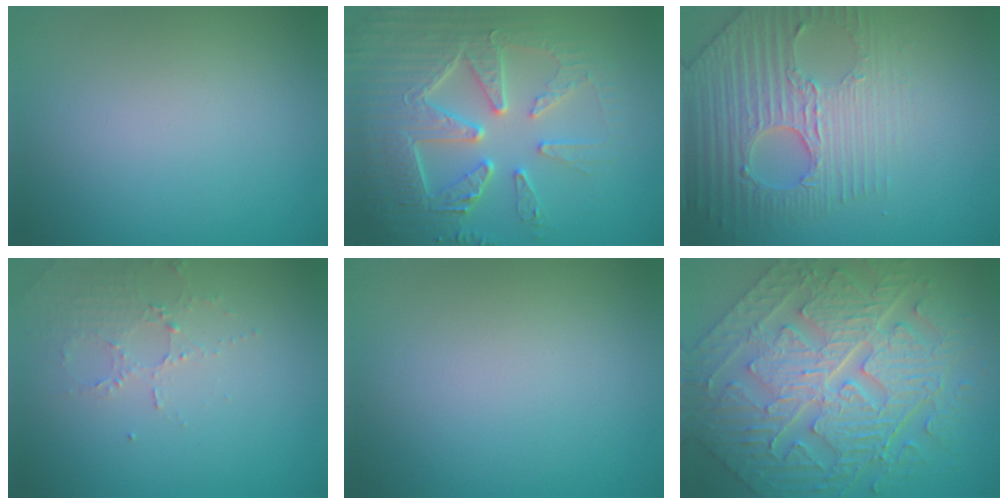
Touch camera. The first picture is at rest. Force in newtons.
{"total": 7.7, "press": 6.1, "slide": 4.7}
{"total": 4.8, "press": 4.5, "slide": 1.7}
{"total": 2.1, "press": 2.1, "slide": 0.4}
{"total": 0.0}
{"total": 11.1, "press": 7.8, "slide": 7.9}